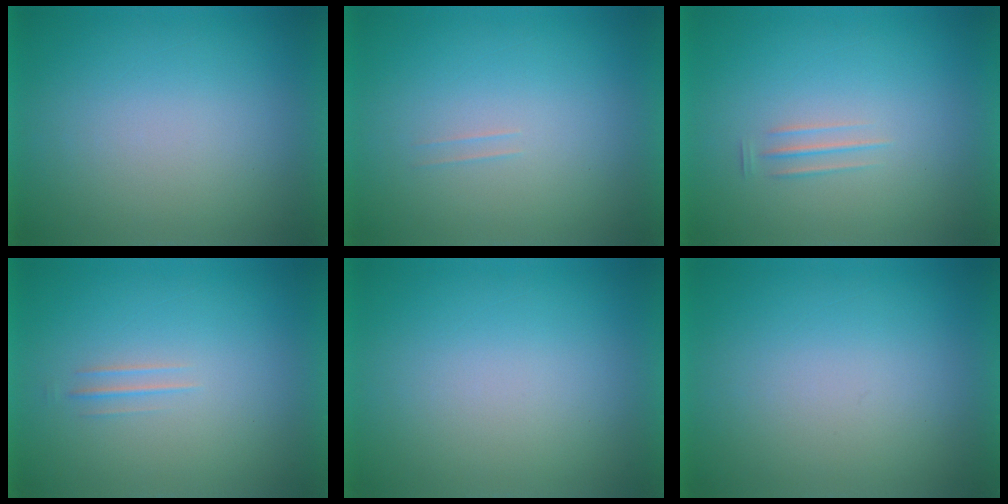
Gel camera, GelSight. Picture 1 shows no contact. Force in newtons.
{"total": 1.1}
{"total": 1.4}
{"total": 1.5}
{"total": 0.0}
{"total": 0.0}